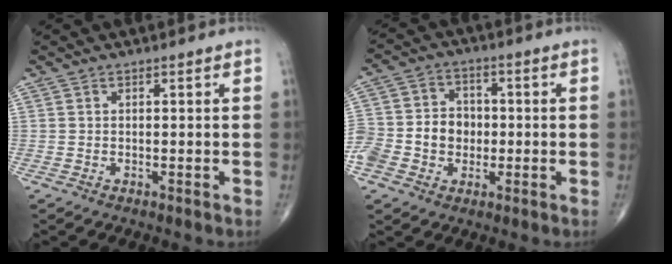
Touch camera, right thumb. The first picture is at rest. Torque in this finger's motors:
{"motor_torque": [1.19, 1.12, 0.74, -0.50, 0.07]}